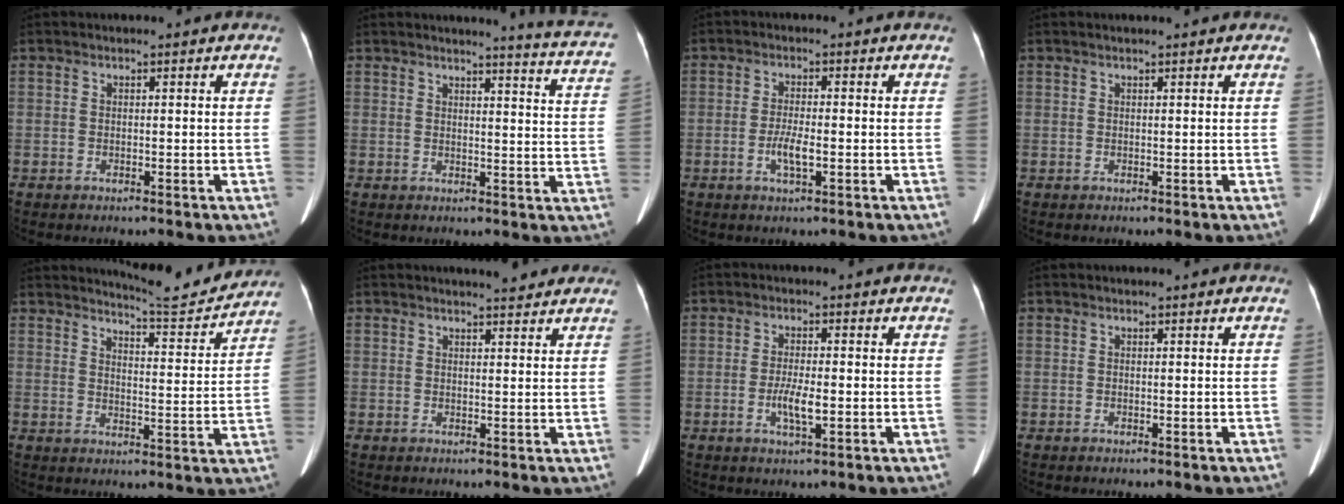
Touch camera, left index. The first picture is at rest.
{"total": 10.4, "force": [10.0, -0.9, 2.9], "torque": [-0.028, -0.073, 0.088]}
{"total": 3.3, "force": [-1.0, 0.6, 3.1], "torque": [-0.065, -0.002, -0.018]}
{"total": 1.9, "force": [1.7, 0.0, 0.8], "torque": [-0.011, 0.018, 0.023]}
{"total": 10.2, "force": [10.0, -0.2, 1.7], "torque": [-0.032, -0.022, 0.135]}
{"total": 4.2, "force": [3.9, 0.6, 1.4], "torque": [-0.020, 0.003, 0.045]}
{"total": 3.8, "force": [-0.9, 0.7, 3.6], "torque": [-0.073, -0.004, -0.014]}
{"total": 0.0}